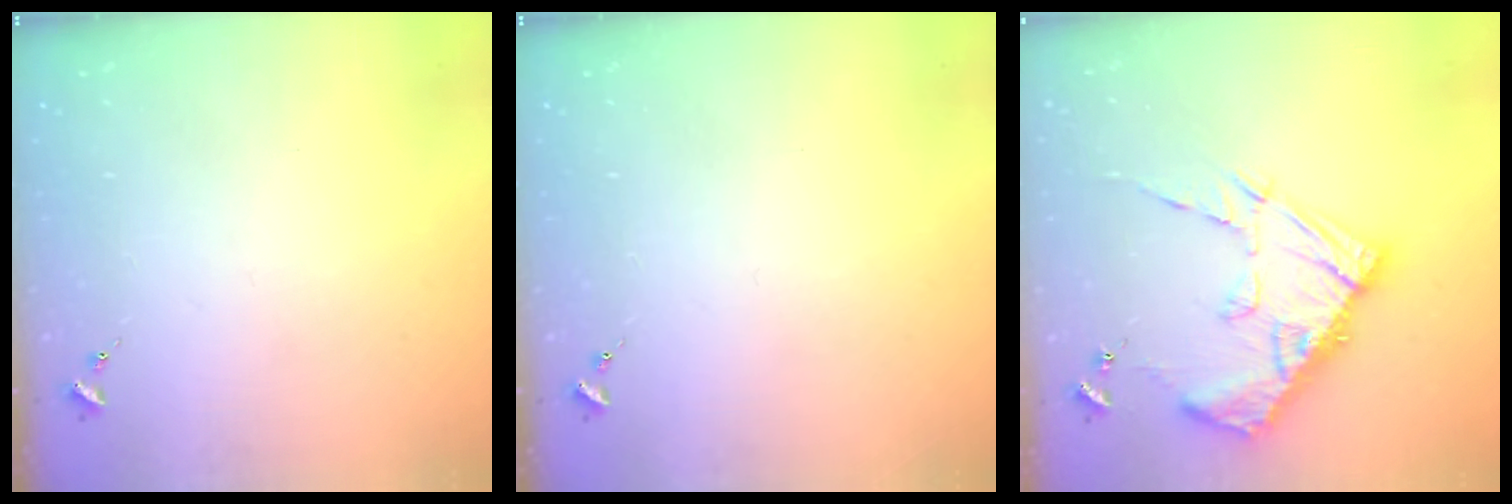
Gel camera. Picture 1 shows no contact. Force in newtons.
{"total": 0.0}
{"total": 16.6, "press": 16.6, "slide": 1.5}